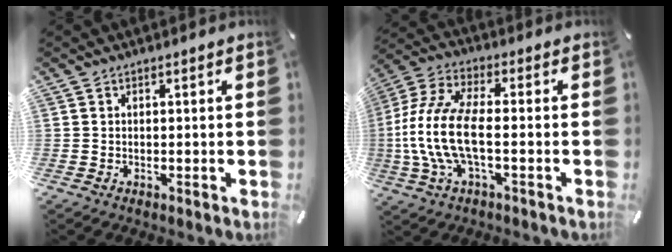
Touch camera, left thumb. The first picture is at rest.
{"total": 13.9, "force": [-2.4, 6.2, 12.3], "torque": [-0.269, -0.010, -0.045]}